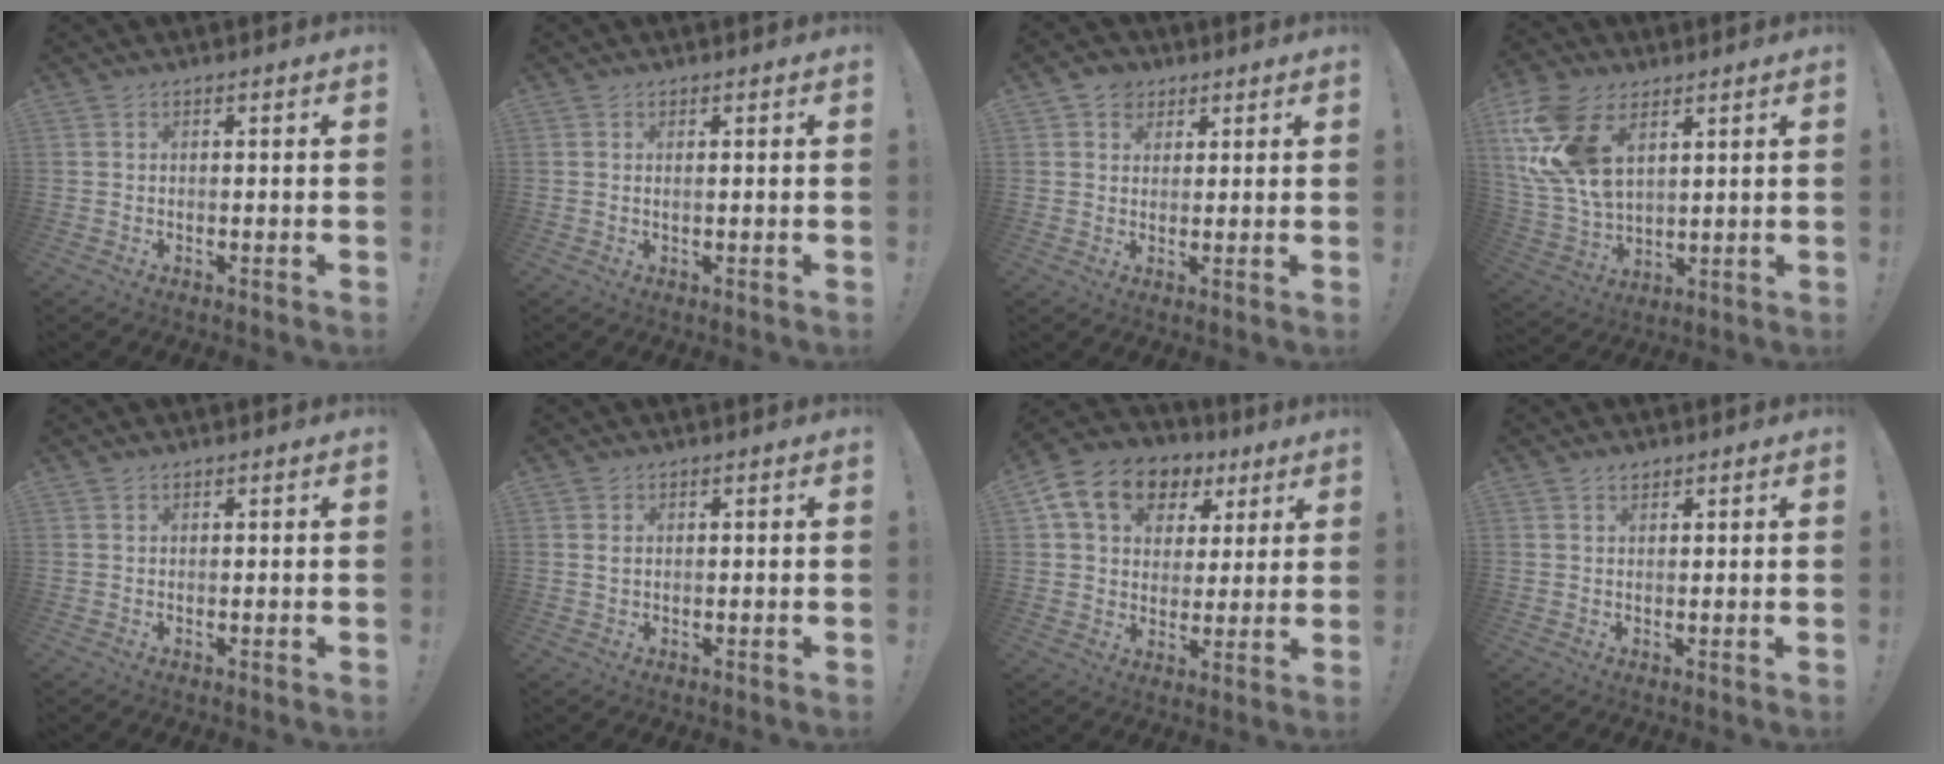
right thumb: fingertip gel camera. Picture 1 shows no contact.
{"total": 0.8, "force": [0.2, -0.1, 0.7], "torque": [-0.014, -0.001, 0.003]}
{"total": 4.5, "force": [2.4, 3.7, 1.0], "torque": [-0.011, -0.008, 0.044]}
{"total": 17.8, "force": [7.5, 11.0, 11.8], "torque": [-0.256, -0.024, 0.143]}
{"total": 0.6, "force": [0.5, 0.3, -0.1], "torque": [0.006, -0.003, 0.010]}
{"total": 0.9, "force": [0.4, 0.7, 0.5], "torque": [-0.008, 0.002, 0.006]}
{"total": 15.1, "force": [7.1, 11.0, 7.6], "torque": [-0.120, -0.024, 0.133]}
{"total": 1.6, "force": [1.3, 0.8, 0.4], "torque": [0.004, -0.009, 0.022]}